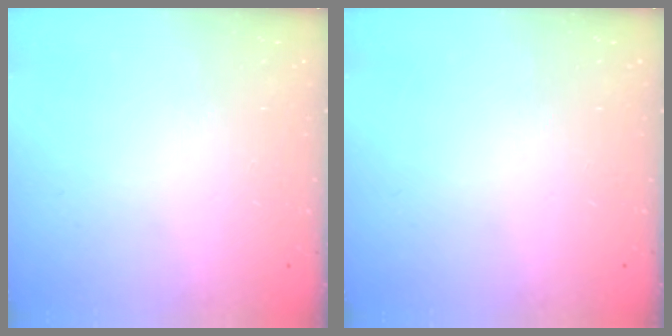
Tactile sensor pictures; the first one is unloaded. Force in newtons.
{"total": 0.0}